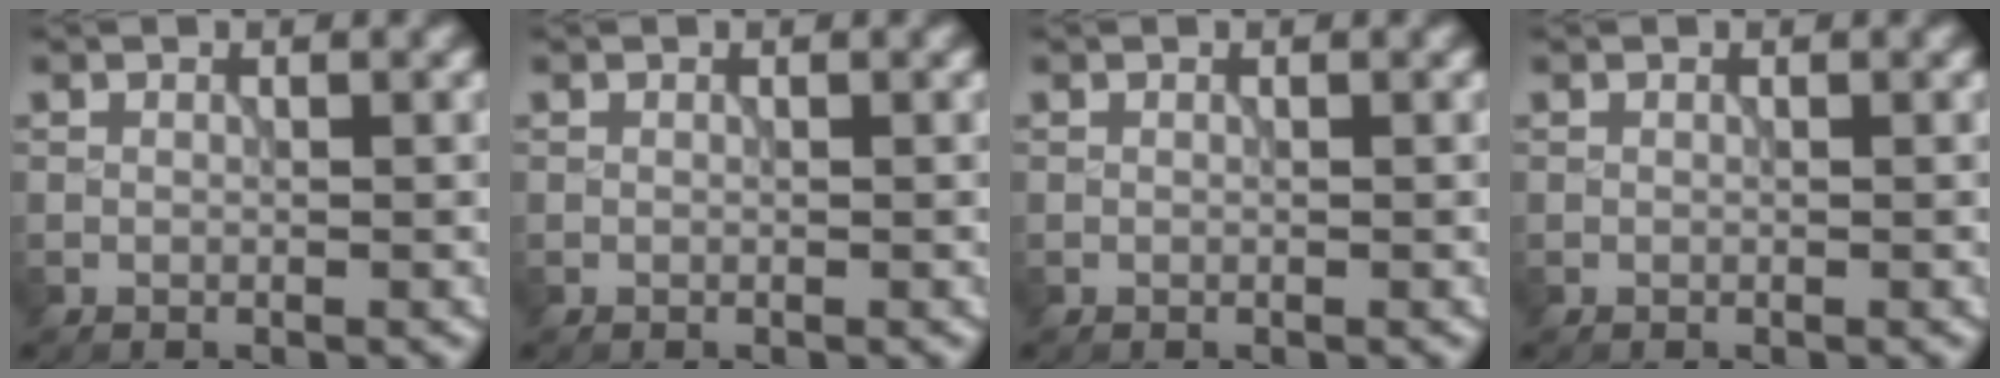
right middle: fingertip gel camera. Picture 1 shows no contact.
{"total": 0.0}
{"total": 0.0}
{"total": 0.0}